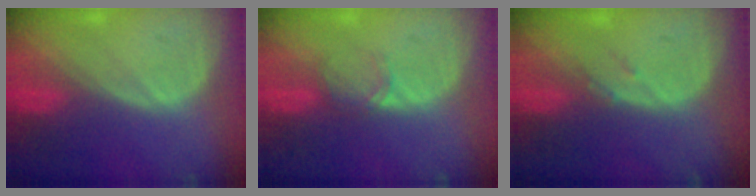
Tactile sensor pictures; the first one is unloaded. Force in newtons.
{"total": 1.9, "press": 1.9, "slide": 0.3}
{"total": 1.2, "press": 1.0, "slide": 0.6}